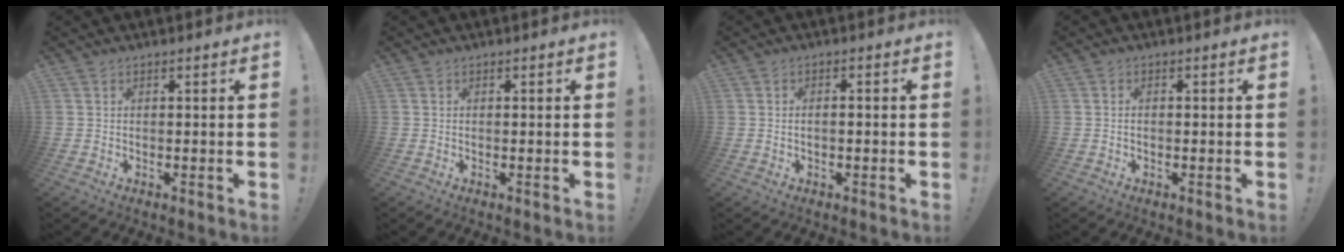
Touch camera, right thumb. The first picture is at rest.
{"total": 0.7, "force": [0.2, -0.3, 0.6], "torque": [-0.005, -0.004, 0.002]}
{"total": 1.5, "force": [-0.6, 0.5, 1.3], "torque": [-0.023, 0.006, -0.011]}
{"total": 0.9, "force": [-0.1, 0.5, 0.7], "torque": [-0.016, 0.003, -0.001]}